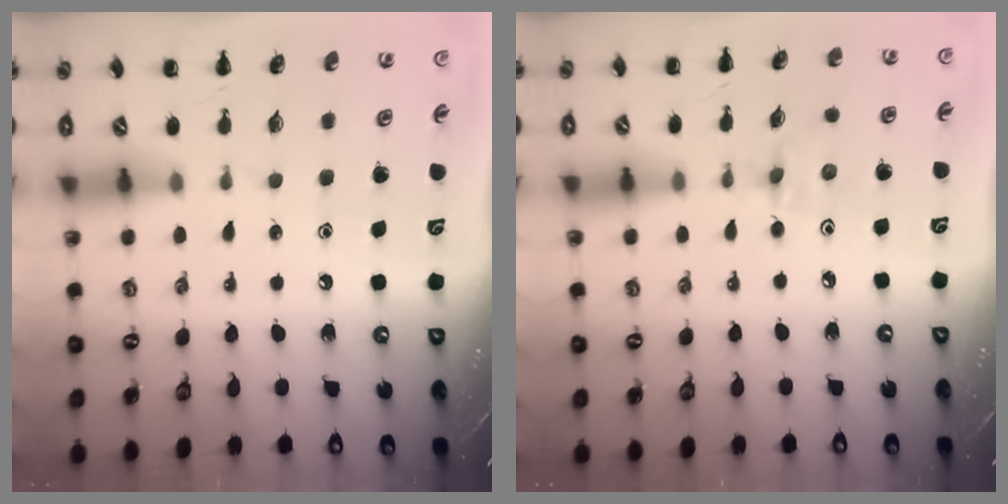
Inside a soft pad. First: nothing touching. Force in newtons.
{"total": 2.2, "press": 2.1, "slide": 0.6}